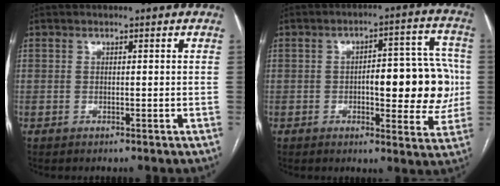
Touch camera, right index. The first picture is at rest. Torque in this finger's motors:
{"motor_torque": [0.59, 0.20, 0.23, 0.08]}